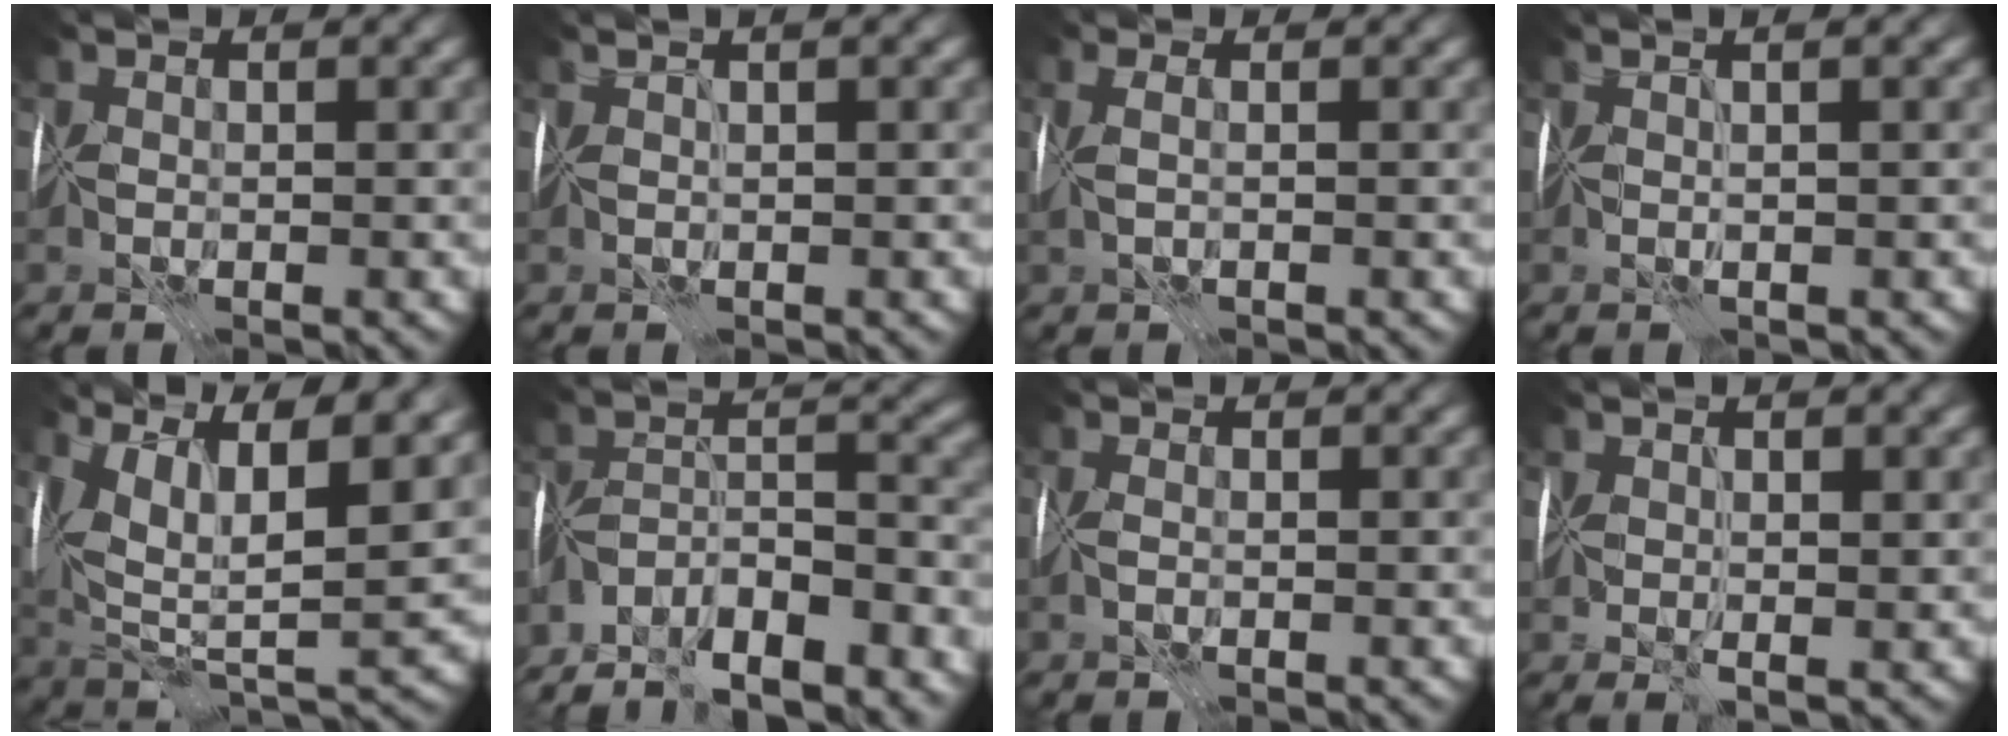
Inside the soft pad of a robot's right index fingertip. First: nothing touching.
{"total": 1.5, "force": [1.0, -0.3, 1.1], "torque": [-0.013, 0.005, 0.014]}
{"total": 1.4, "force": [0.5, 0.2, 1.3], "torque": [-0.026, 0.014, 0.007]}
{"total": 2.1, "force": [1.0, 0.1, 1.8], "torque": [-0.012, 0.010, -0.002]}
{"total": 12.2, "force": [5.3, 4.8, 9.9], "torque": [-0.164, 0.002, 0.099]}
{"total": 9.4, "force": [-8.0, 2.4, 4.3], "torque": [-0.065, 0.006, -0.137]}
{"total": 0.7, "force": [0.0, 0.3, 0.6], "torque": [-0.012, -0.002, 0.002]}
{"total": 1.9, "force": [0.5, 0.6, 1.7], "torque": [-0.033, -0.004, 0.013]}